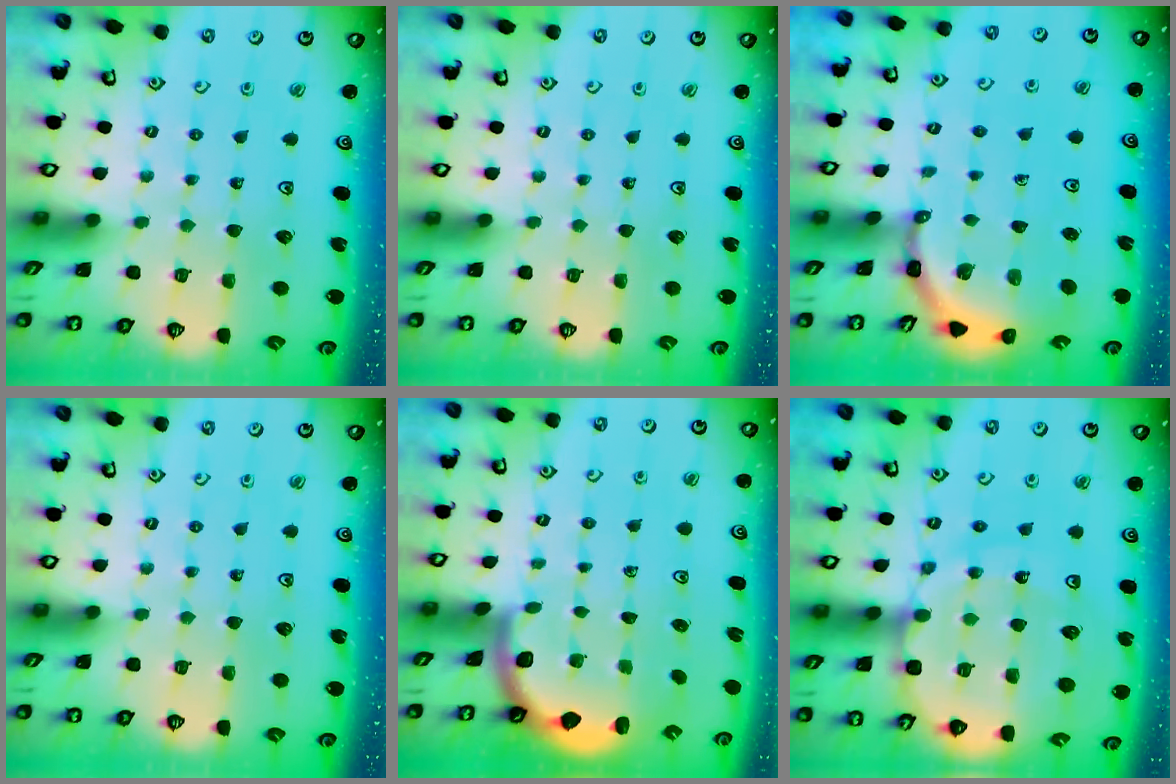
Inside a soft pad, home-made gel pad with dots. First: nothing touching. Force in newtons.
{"total": 0.0}
{"total": 3.6, "press": 3.6, "slide": 0.2}
{"total": 0.0}
{"total": 1.8, "press": 1.8, "slide": 0.1}
{"total": 16.4, "press": 16.1, "slide": 3.1}